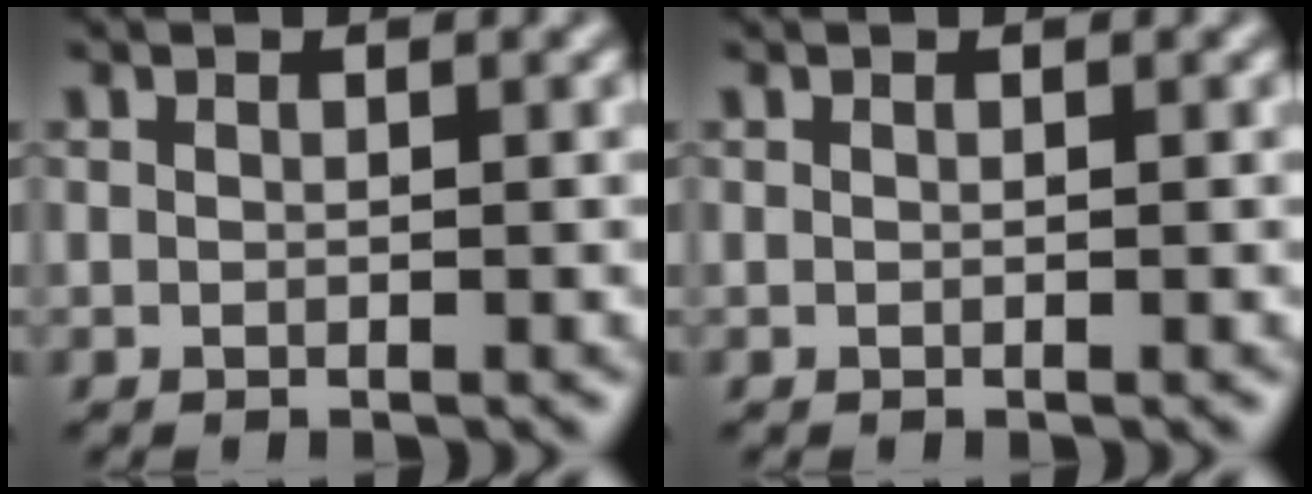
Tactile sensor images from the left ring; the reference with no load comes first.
{"total": 0.0}